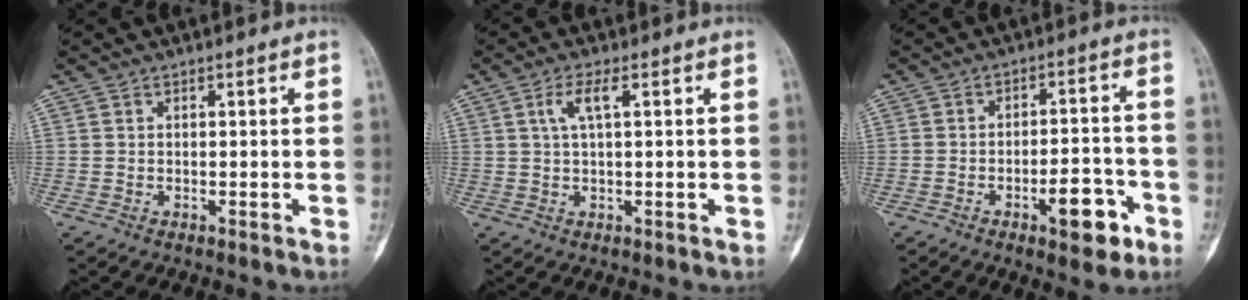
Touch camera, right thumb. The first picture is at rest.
{"total": 3.9, "force": [1.2, 0.9, 3.5], "torque": [-0.079, 0.009, 0.028]}
{"total": 9.1, "force": [-4.5, 3.6, 7.1], "torque": [-0.087, 0.033, -0.062]}